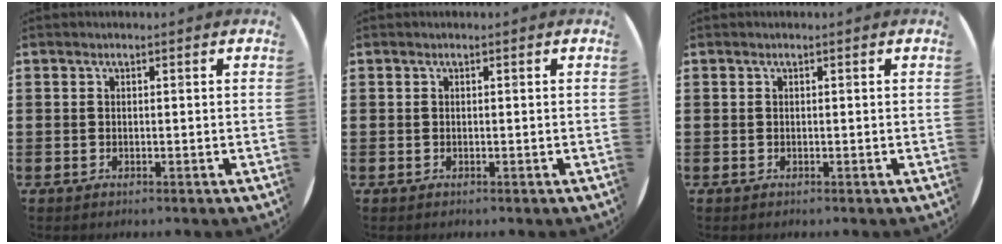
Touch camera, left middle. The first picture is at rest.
{"total": 0.0}
{"total": 0.0}